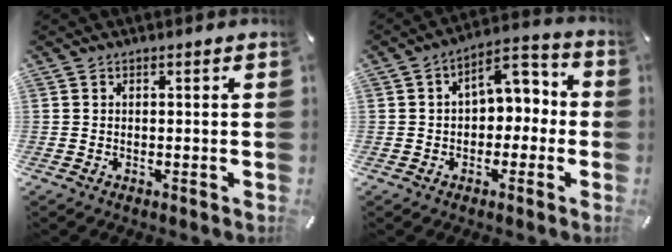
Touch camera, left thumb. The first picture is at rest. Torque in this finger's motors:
{"motor_torque": [0.23, 0.23, 0.04, -0.03, 0.16]}